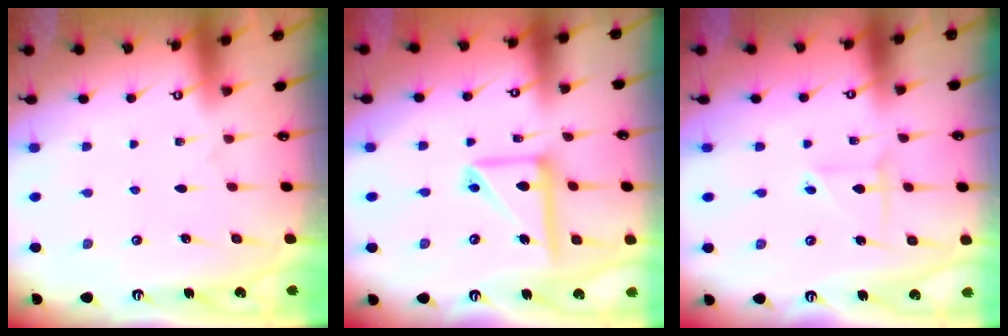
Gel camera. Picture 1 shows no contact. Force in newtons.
{"total": 14.0, "press": 13.9, "slide": 1.4}
{"total": 2.5, "press": 2.5, "slide": 0.2}